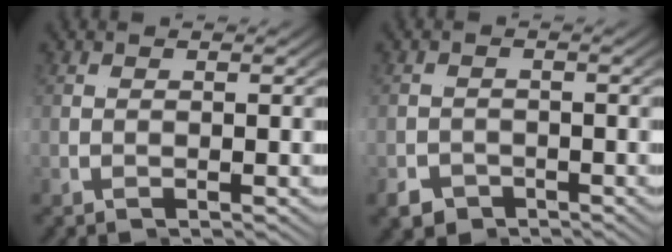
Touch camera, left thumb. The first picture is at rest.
{"total": 2.2, "force": [-1.4, 1.7, 0.1], "torque": [-0.017, -0.018, -0.021]}